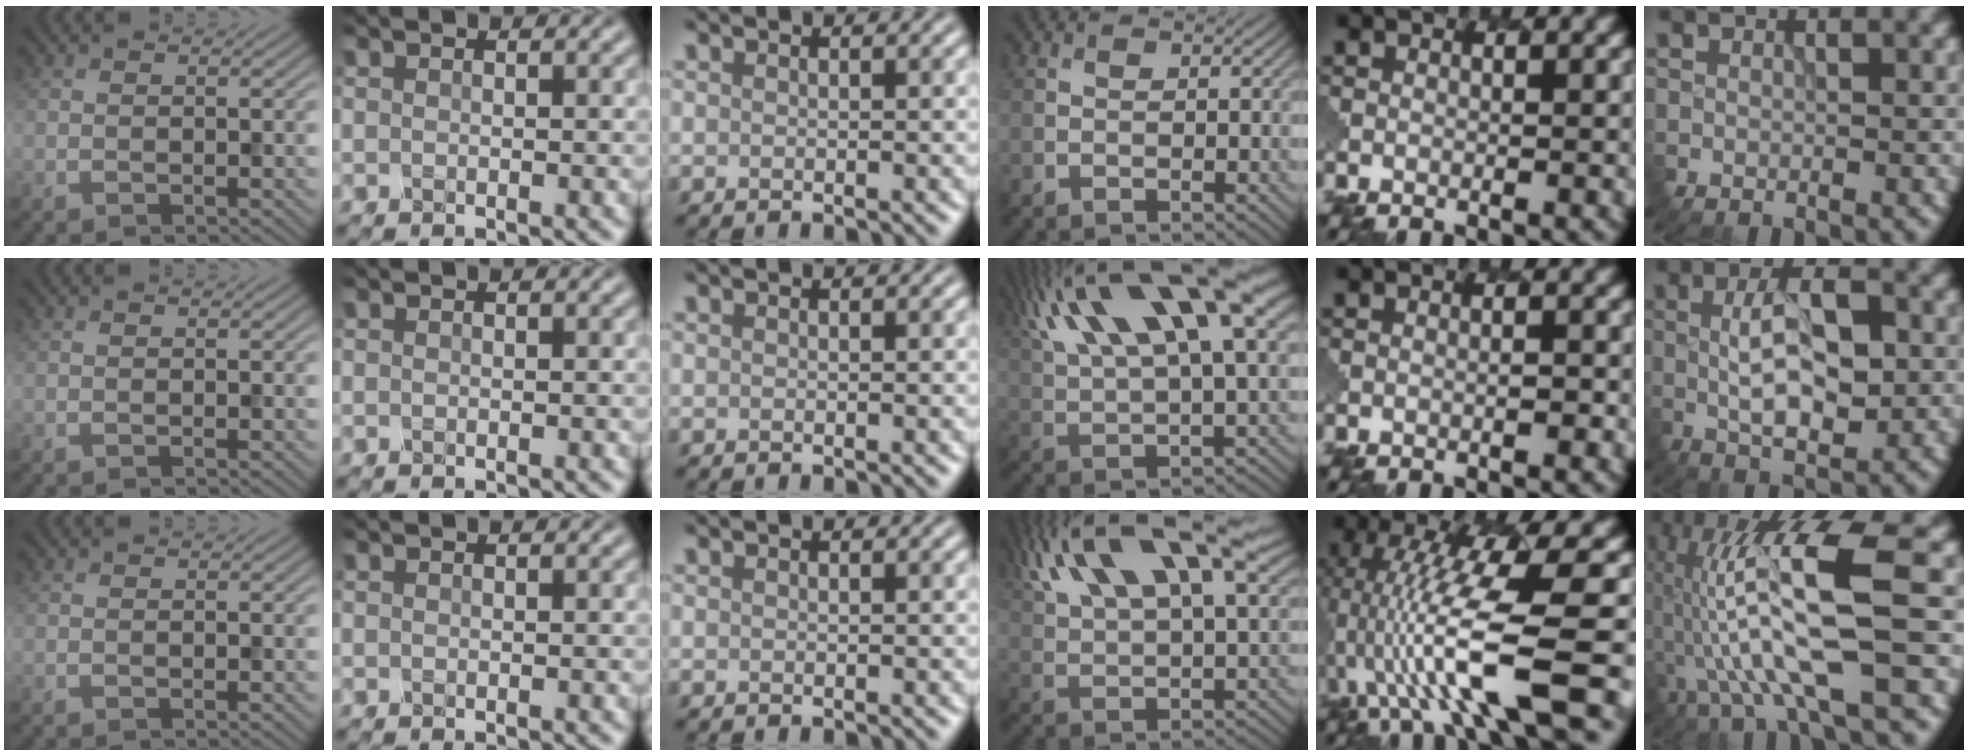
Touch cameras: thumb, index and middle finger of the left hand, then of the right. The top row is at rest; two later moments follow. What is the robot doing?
{"motion": "dispense", "object": "oil cruet"}